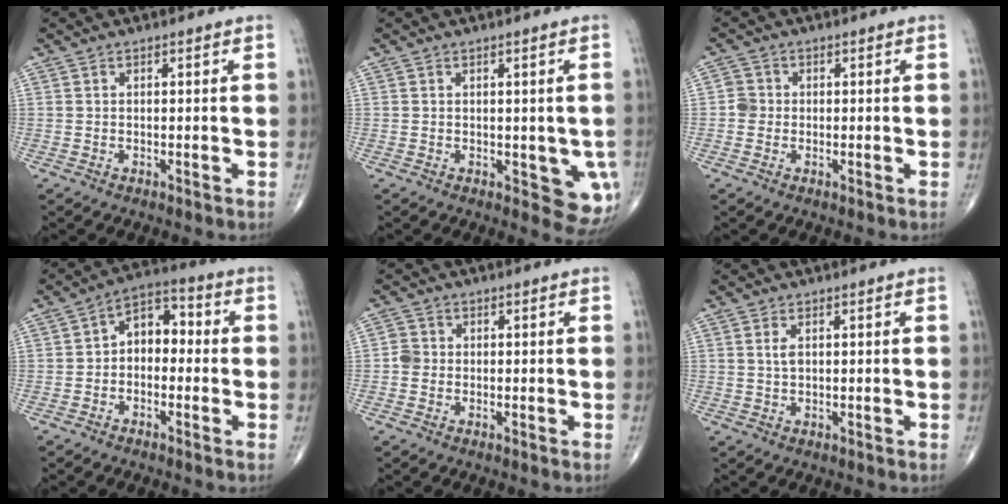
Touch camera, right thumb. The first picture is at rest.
{"total": 6.2, "force": [-1.1, 3.1, 5.2], "torque": [-0.026, -0.007, -0.006]}
{"total": 2.4, "force": [-0.3, 2.3, 0.6], "torque": [0.004, 0.007, -0.011]}
{"total": 7.3, "force": [-0.5, 5.1, 5.3], "torque": [-0.050, 0.034, -0.027]}
{"total": 2.2, "force": [-0.3, 2.1, 0.8], "torque": [-0.003, 0.006, -0.012]}
{"total": 1.9, "force": [0.6, 0.9, 1.5], "torque": [-0.030, 0.001, 0.013]}